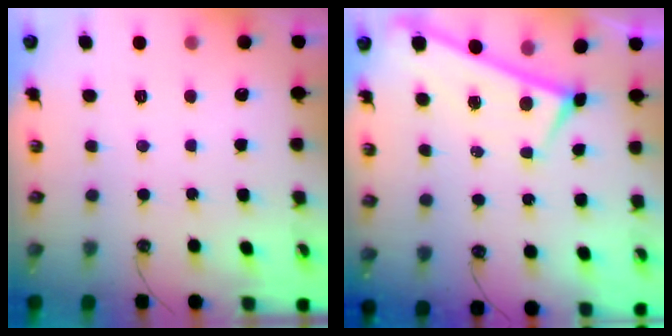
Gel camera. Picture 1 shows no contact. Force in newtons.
{"total": 0.0}